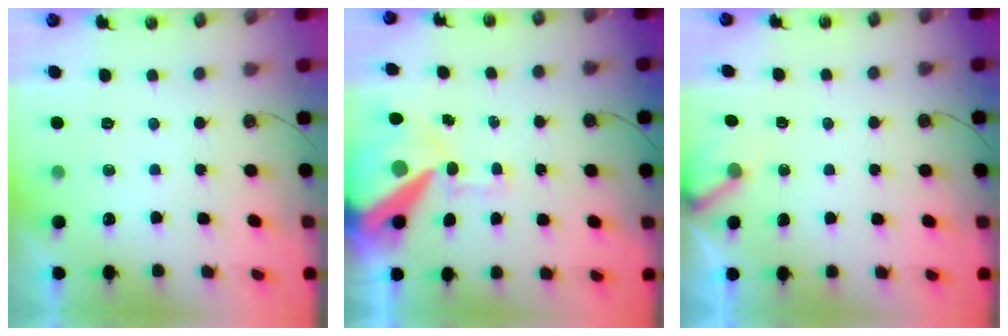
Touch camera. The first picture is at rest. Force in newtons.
{"total": 18.4, "press": 18.3, "slide": 2.3}
{"total": 2.7, "press": 2.7, "slide": 0.2}